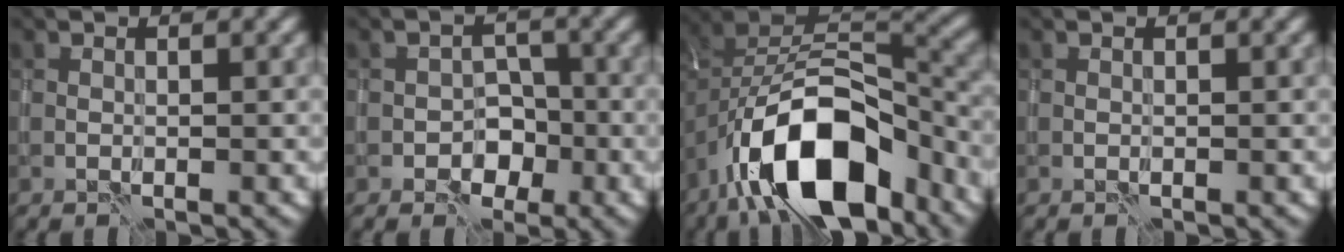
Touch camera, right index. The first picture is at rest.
{"total": 2.9, "force": [-1.4, 2.2, 1.3], "torque": [-0.007, 0.002, -0.023]}
{"total": 13.3, "force": [-7.6, 6.4, 8.8], "torque": [-0.143, -0.004, -0.140]}
{"total": 0.0}